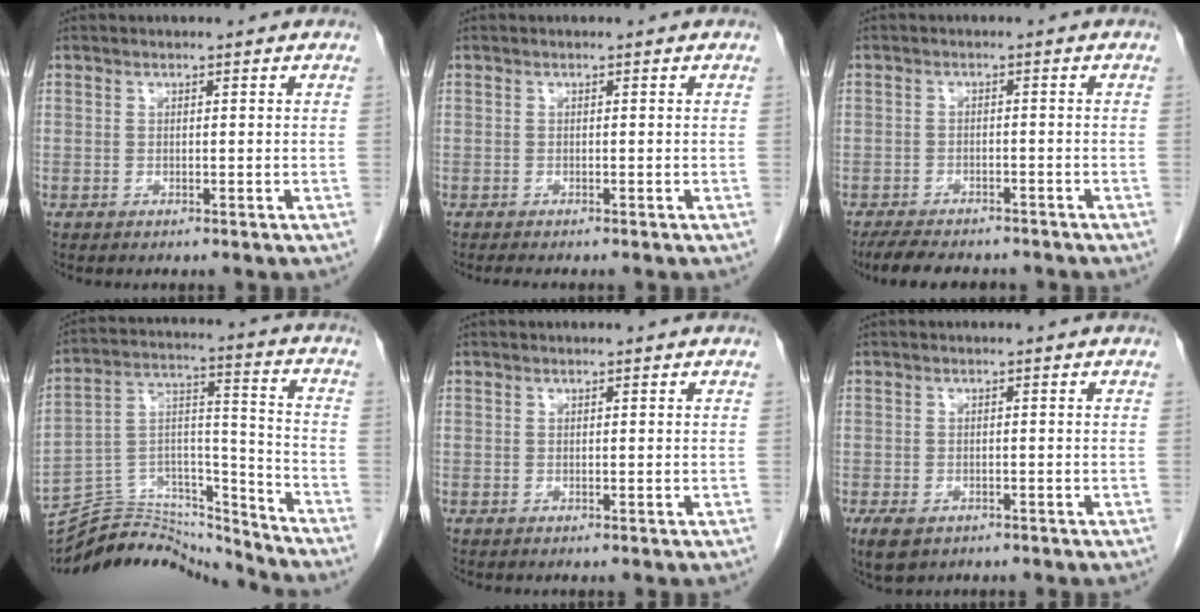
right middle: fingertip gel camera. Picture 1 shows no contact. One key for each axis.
{"total": 2.1, "fx": -1.8, "fy": 0.2, "fz": 1.0, "tx": -0.017, "ty": -0.005, "tz": -0.024}
{"total": 8.9, "fx": -7.6, "fy": 2.9, "fz": 3.6, "tx": -0.055, "ty": -0.009, "tz": -0.111}
{"total": 18.9, "fx": -18.3, "fy": 3.5, "fz": 3.2, "tx": -0.060, "ty": 0.048, "tz": -0.299}
{"total": 0.0}
{"total": 4.0, "fx": -2.6, "fy": 2.3, "fz": 2.1, "tx": -0.042, "ty": -0.006, "tz": -0.036}